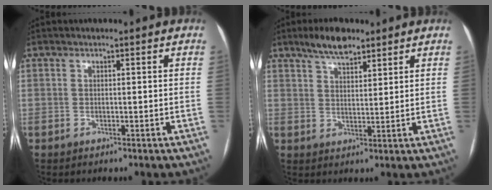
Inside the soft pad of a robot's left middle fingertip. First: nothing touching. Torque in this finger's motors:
{"motor_torque": [0.58, -0.40, 0.04, 0.01]}